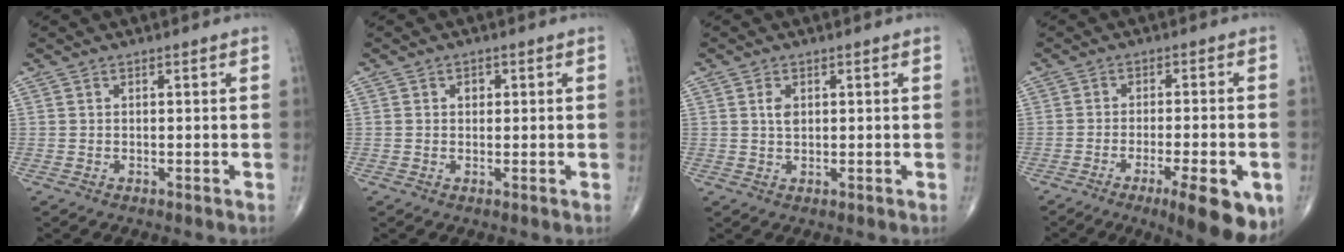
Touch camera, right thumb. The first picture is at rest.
{"total": 1.5, "force": [0.4, 1.2, 0.8], "torque": [-0.003, 0.001, 0.003]}
{"total": 2.1, "force": [0.6, 1.3, 1.6], "torque": [-0.026, -0.002, 0.011]}
{"total": 13.1, "force": [-6.4, 3.1, 11.0], "torque": [-0.124, 0.003, -0.086]}